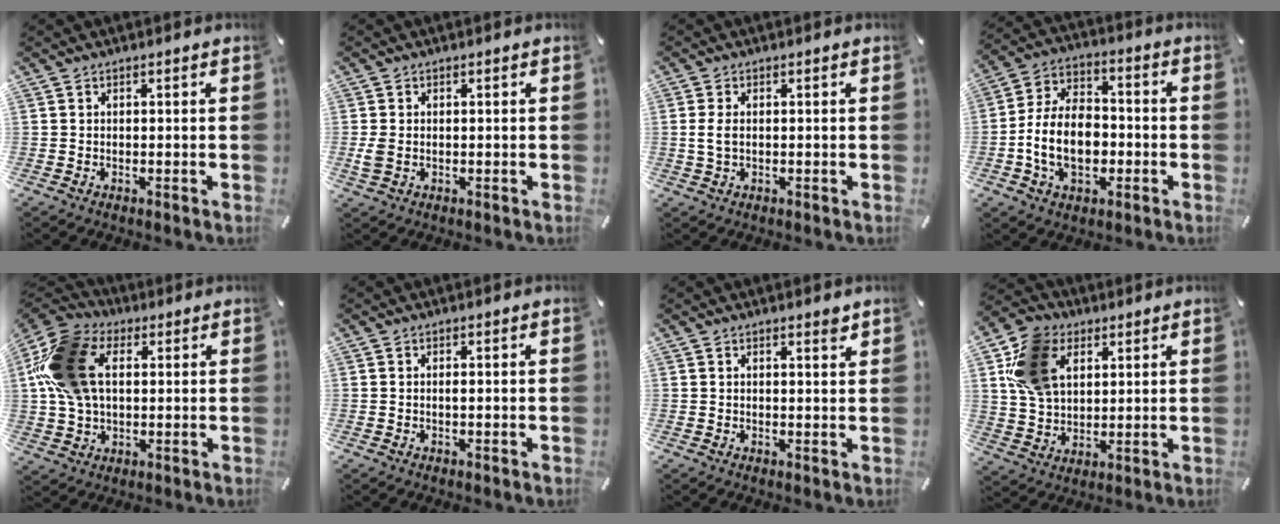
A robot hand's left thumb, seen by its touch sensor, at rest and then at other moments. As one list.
[{"total": 2.5, "force": [-0.2, 1.7, 1.8], "torque": [-0.033, -0.002, -0.006]}, {"total": 3.3, "force": [0.1, 2.0, 2.7], "torque": [-0.059, 0.003, 0.000]}, {"total": 13.4, "force": [-3.5, 9.1, 9.2], "torque": [-0.198, 0.009, -0.063]}, {"total": 18.9, "force": [3.9, 13.0, 13.2], "torque": [-0.296, 0.016, 0.072]}, {"total": 0.6, "force": [0.0, 0.0, 0.6], "torque": [-0.013, -0.004, 0.000]}, {"total": 1.6, "force": [1.3, 0.4, 0.9], "torque": [-0.003, -0.008, 0.020]}, {"total": 13.3, "force": [5.1, 9.9, 7.3], "torque": [-0.172, 0.007, 0.100]}]